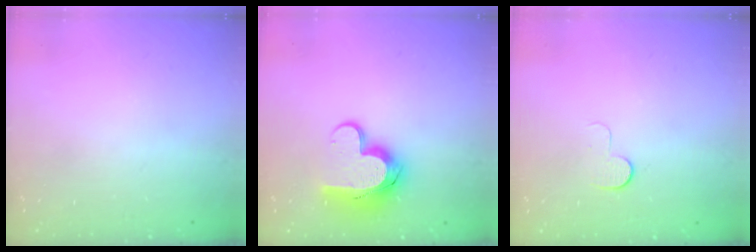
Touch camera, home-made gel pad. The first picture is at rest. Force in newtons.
{"total": 12.2, "press": 12.2, "slide": 1.0}
{"total": 5.3, "press": 5.3, "slide": 0.5}